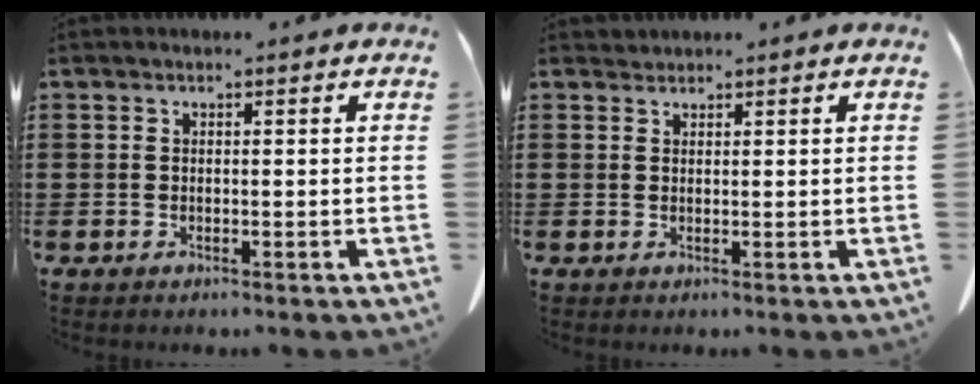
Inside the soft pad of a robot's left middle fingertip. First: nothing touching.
{"total": 0.9, "force": [0.9, 0.2, 0.0], "torque": [-0.002, 0.000, 0.018]}